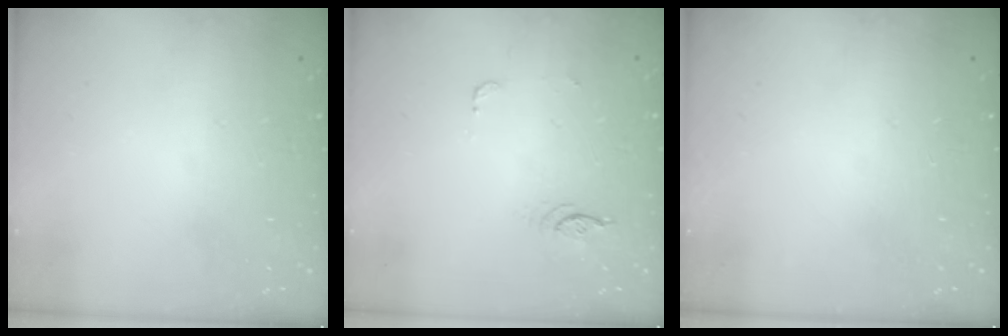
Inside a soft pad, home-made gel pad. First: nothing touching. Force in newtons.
{"total": 4.4, "press": 4.1, "slide": 1.6}
{"total": 0.0}